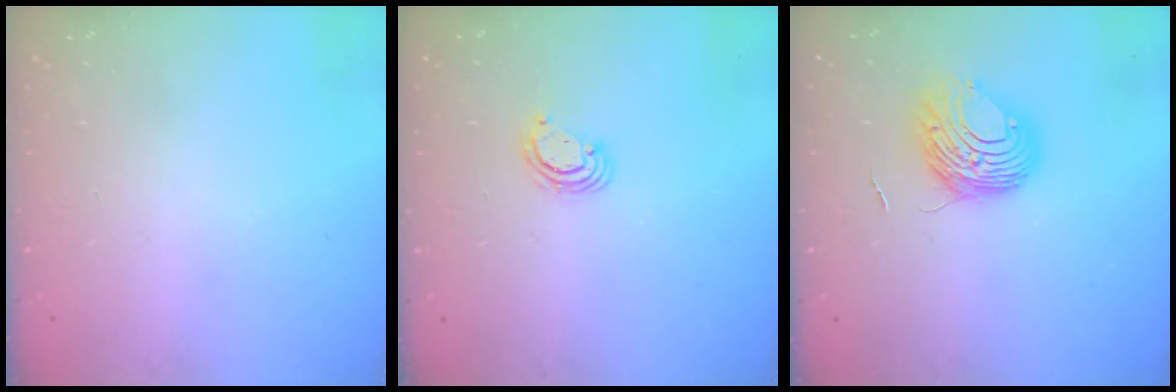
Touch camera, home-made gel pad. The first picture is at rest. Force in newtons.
{"total": 2.5, "press": 2.5, "slide": 0.2}
{"total": 8.8, "press": 8.8, "slide": 0.8}